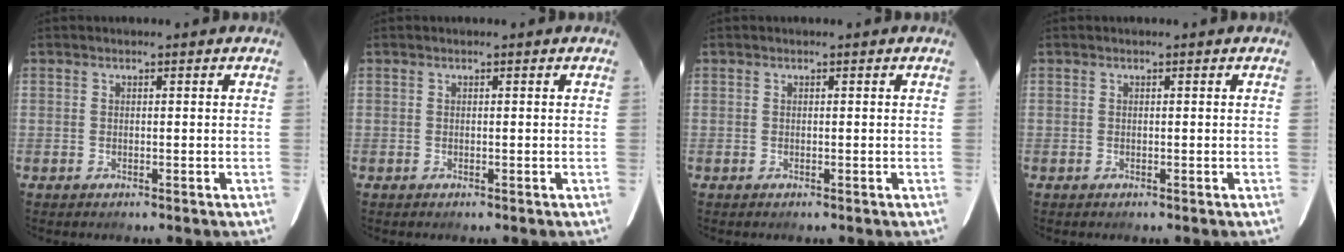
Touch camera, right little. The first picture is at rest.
{"total": 0.0}
{"total": 0.0}
{"total": 0.0}